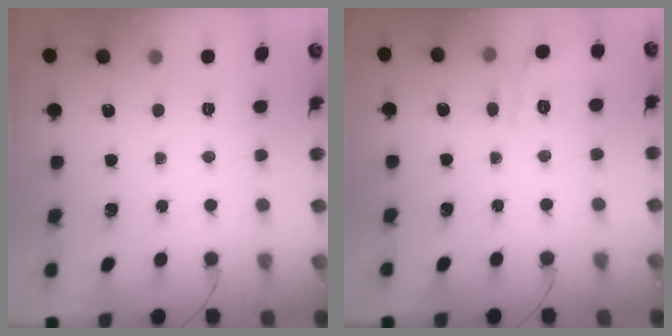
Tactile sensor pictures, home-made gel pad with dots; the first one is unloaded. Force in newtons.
{"total": 10.7, "press": 10.7, "slide": 1.3}